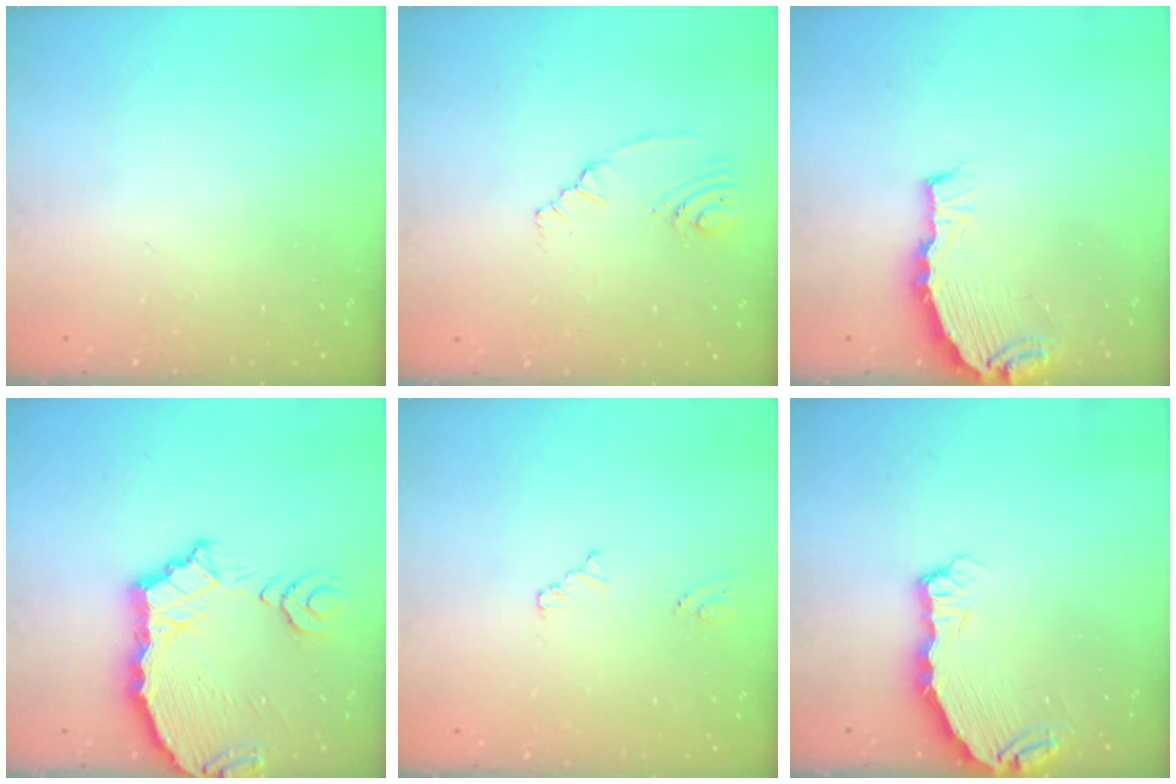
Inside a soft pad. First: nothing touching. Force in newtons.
{"total": 1.8, "press": 1.5, "slide": 1.0}
{"total": 4.4, "press": 4.3, "slide": 0.4}
{"total": 10.9, "press": 10.8, "slide": 1.6}
{"total": 2.3, "press": 2.3, "slide": 0.4}
{"total": 7.1, "press": 6.0, "slide": 3.8}